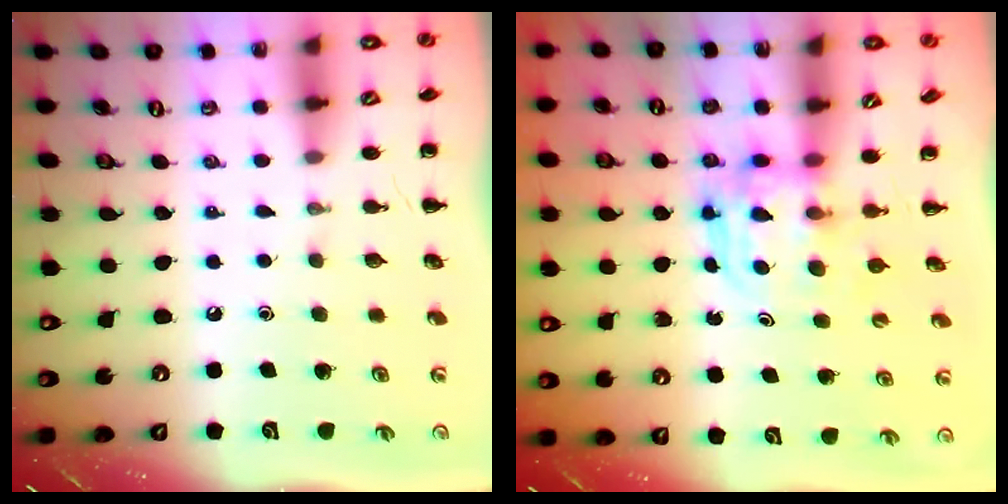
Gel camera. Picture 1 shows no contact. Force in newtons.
{"total": 3.6, "press": 3.6, "slide": 0.2}